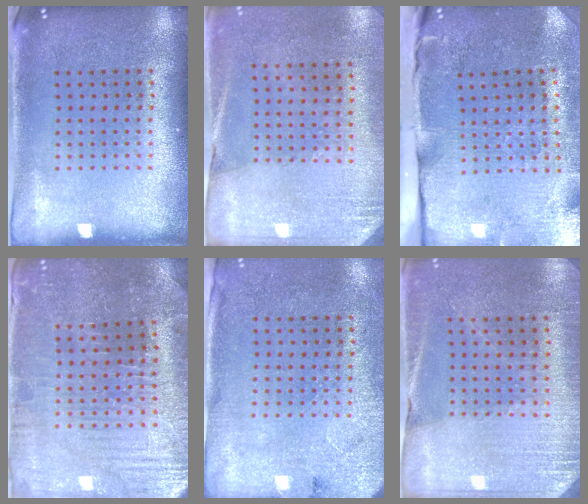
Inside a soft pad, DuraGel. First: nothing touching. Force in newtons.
{"total": 2.6, "press": 2.3, "slide": 1.2}
{"total": 4.8, "press": 3.9, "slide": 2.9}
{"total": 1.8, "press": 1.8, "slide": 0.3}
{"total": 2.7, "press": 2.2, "slide": 1.5}
{"total": 2.7, "press": 2.7, "slide": 0.6}